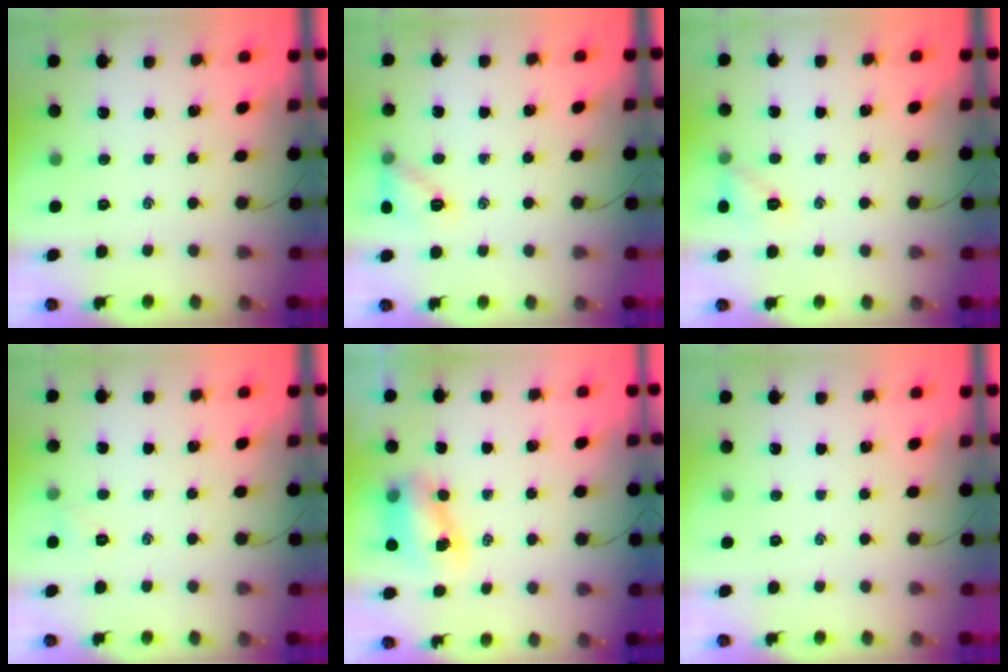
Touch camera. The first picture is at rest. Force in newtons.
{"total": 9.4, "press": 9.4, "slide": 0.7}
{"total": 6.8, "press": 6.6, "slide": 1.7}
{"total": 3.8, "press": 3.6, "slide": 1.0}
{"total": 7.9, "press": 7.7, "slide": 1.5}
{"total": 0.0}